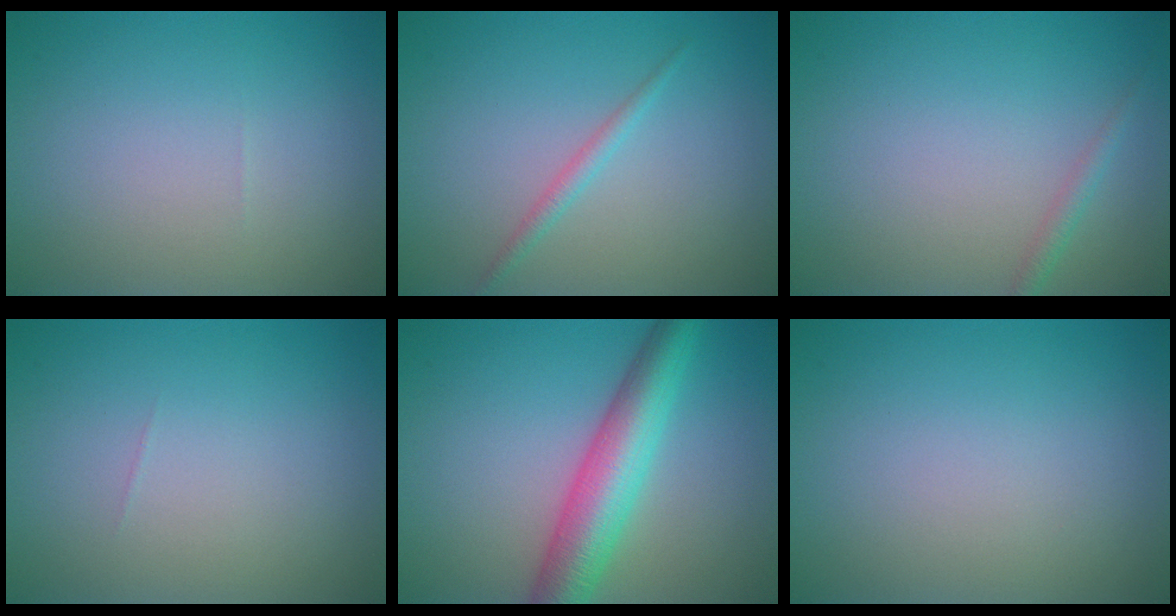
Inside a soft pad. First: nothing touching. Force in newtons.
{"total": 1.2, "press": 1.2, "slide": 0.0}
{"total": 1.1, "press": 1.1, "slide": 0.0}
{"total": 0.0}
{"total": 6.6, "press": 6.6, "slide": 0.1}
{"total": 0.0}